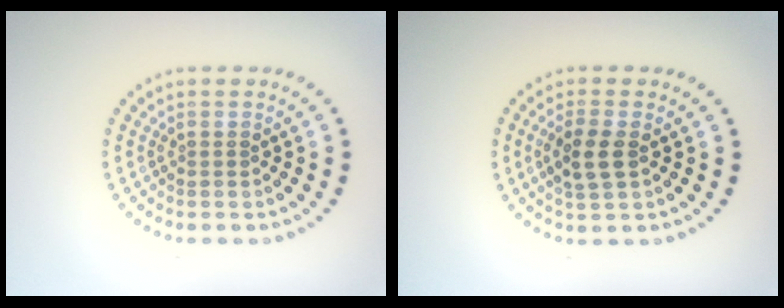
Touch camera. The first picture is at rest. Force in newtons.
{"total": 2.8, "press": 2.7, "slide": 0.8}